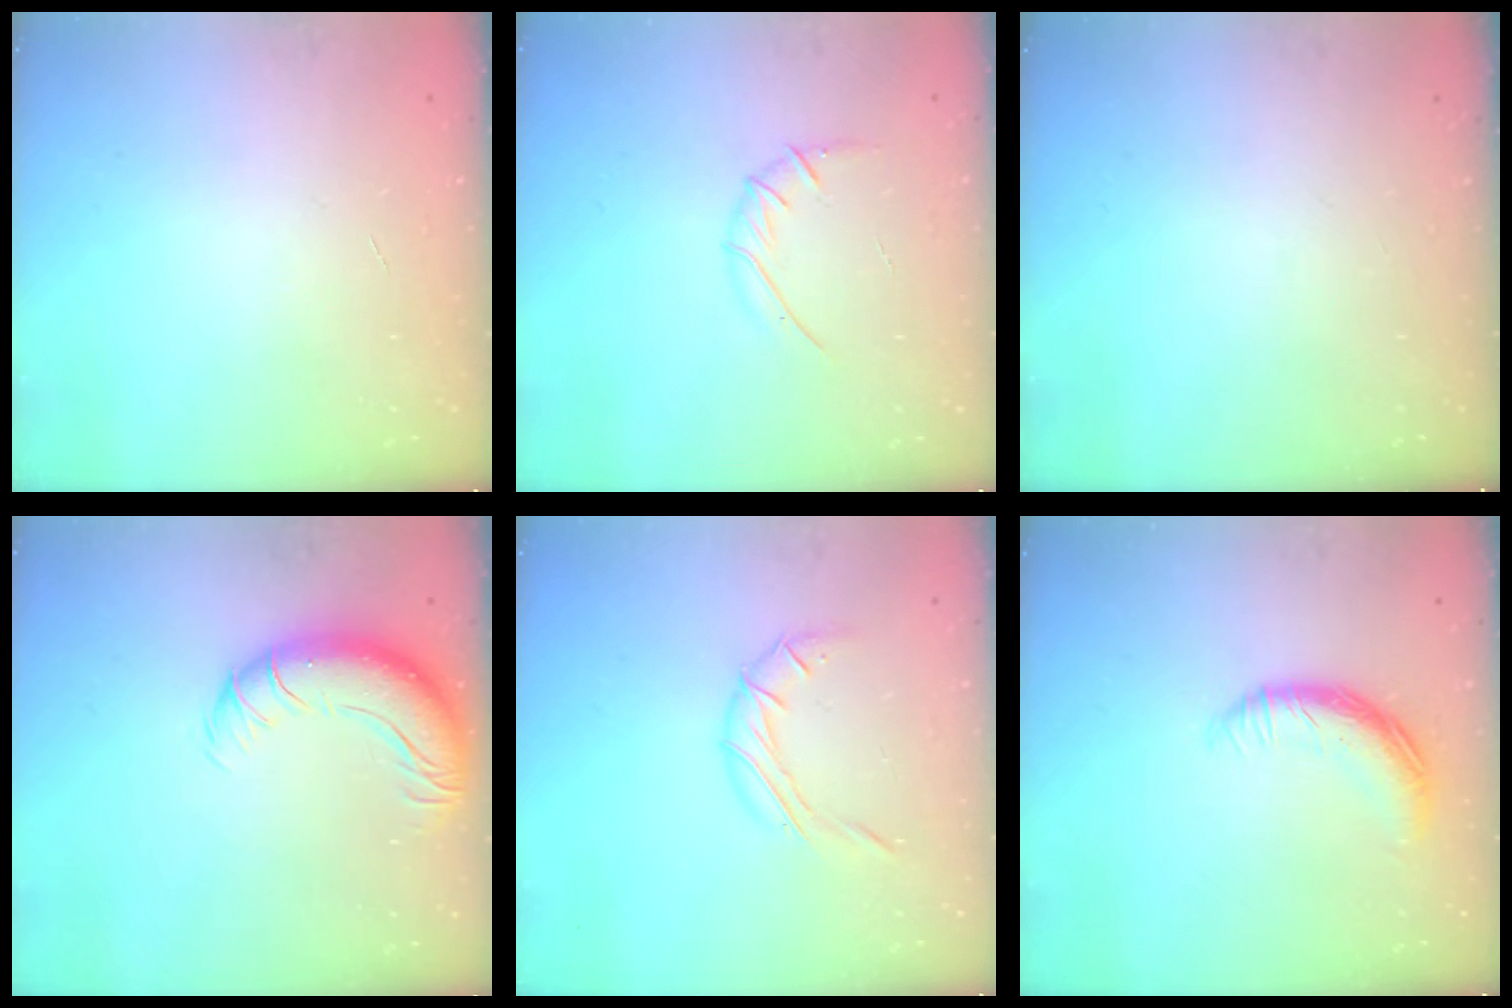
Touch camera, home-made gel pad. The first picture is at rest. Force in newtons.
{"total": 5.5, "press": 5.3, "slide": 1.6}
{"total": 0.0}
{"total": 11.7, "press": 11.3, "slide": 2.9}
{"total": 8.3, "press": 8.3, "slide": 0.1}
{"total": 11.2, "press": 11.1, "slide": 0.7}